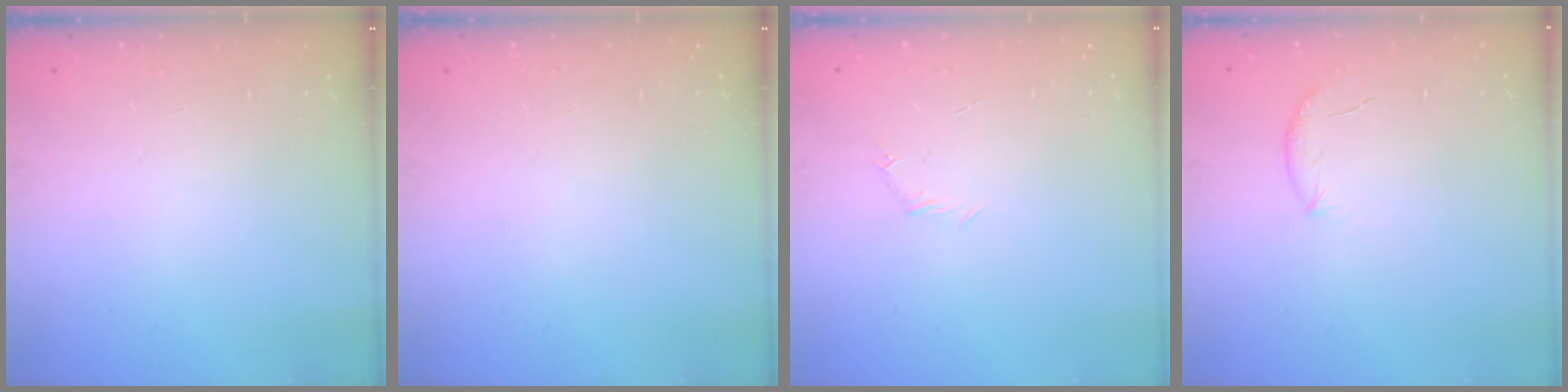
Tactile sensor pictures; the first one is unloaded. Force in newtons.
{"total": 0.0}
{"total": 3.9, "press": 3.7, "slide": 1.0}
{"total": 6.9, "press": 6.7, "slide": 1.8}